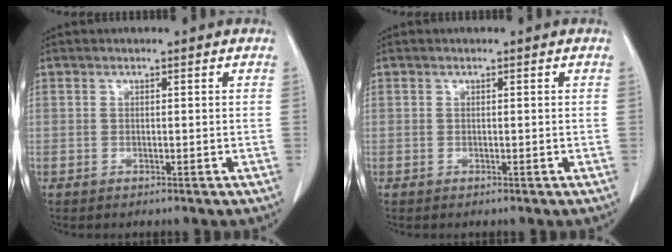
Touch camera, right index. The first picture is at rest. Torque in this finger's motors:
{"motor_torque": [0.00, 0.00, 0.00, 0.00]}